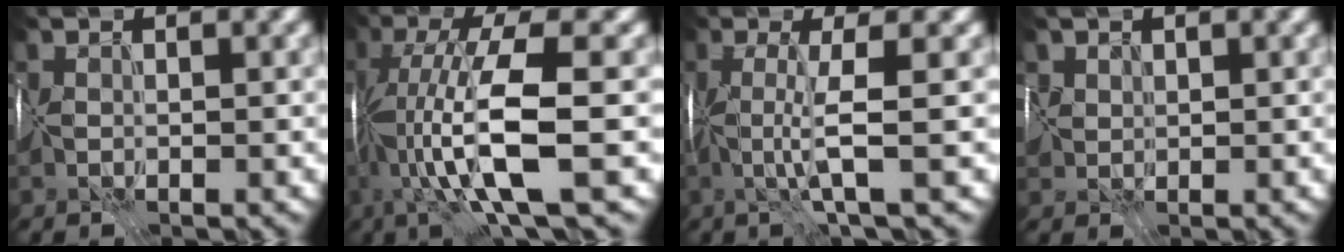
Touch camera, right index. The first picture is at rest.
{"total": 8.8, "force": [-2.1, 1.1, 8.5], "torque": [-0.146, -0.004, -0.040]}
{"total": 2.5, "force": [-0.4, -1.1, 2.2], "torque": [-0.034, -0.013, -0.013]}
{"total": 1.0, "force": [0.7, 0.5, -0.4], "torque": [0.018, -0.001, 0.015]}